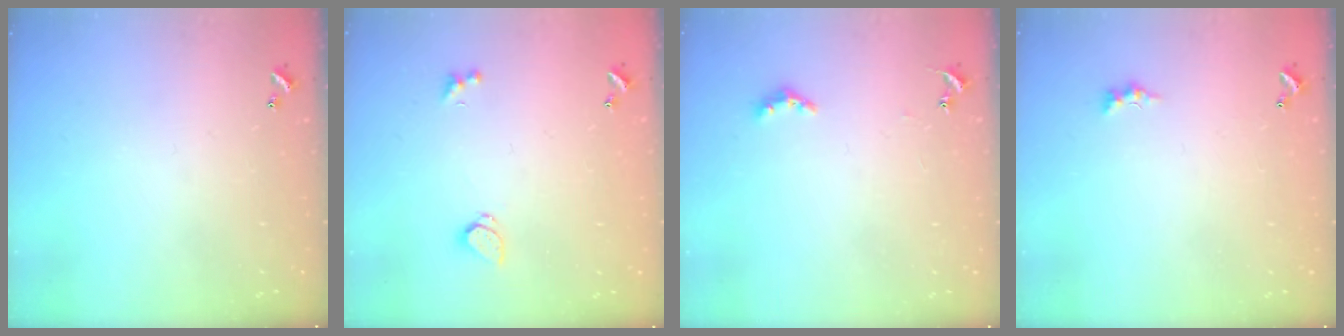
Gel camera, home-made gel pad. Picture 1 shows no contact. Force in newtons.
{"total": 1.8, "press": 1.7, "slide": 0.7}
{"total": 4.0, "press": 4.0, "slide": 0.6}
{"total": 0.0}